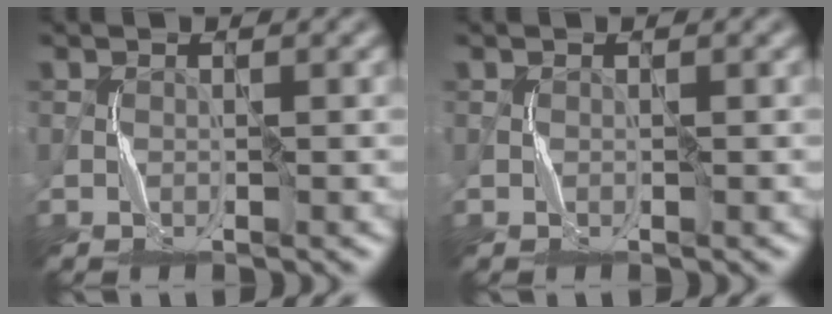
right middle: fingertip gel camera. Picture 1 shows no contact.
{"total": 0.0}